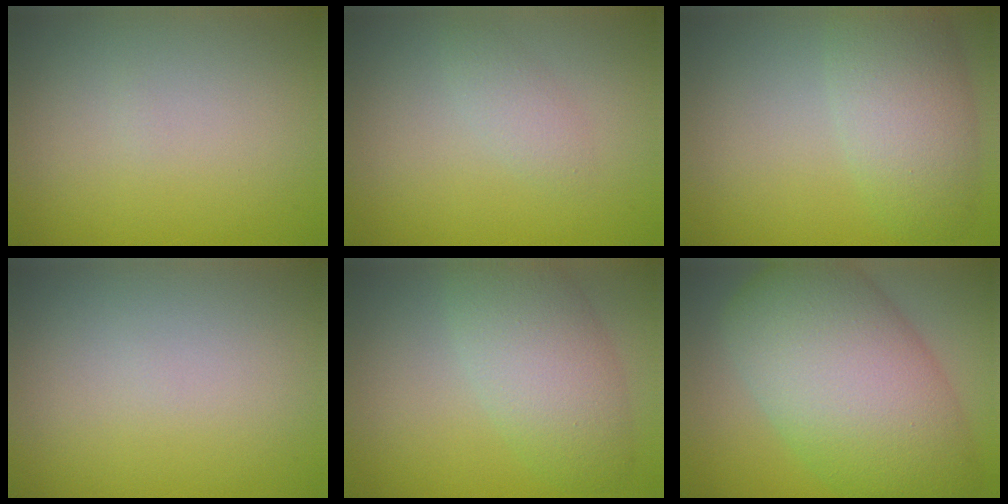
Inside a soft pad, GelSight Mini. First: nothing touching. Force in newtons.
{"total": 1.3, "press": 1.3, "slide": 0.0}
{"total": 4.8, "press": 4.8, "slide": 0.2}
{"total": 0.0}
{"total": 5.3, "press": 5.3, "slide": 0.3}
{"total": 12.1, "press": 12.1, "slide": 0.4}